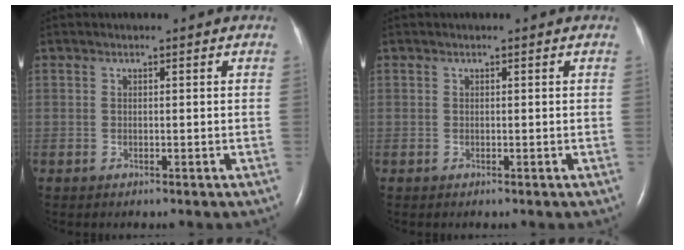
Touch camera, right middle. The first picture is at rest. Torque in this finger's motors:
{"motor_torque": [0.24, -0.27, 0.00, 0.00]}